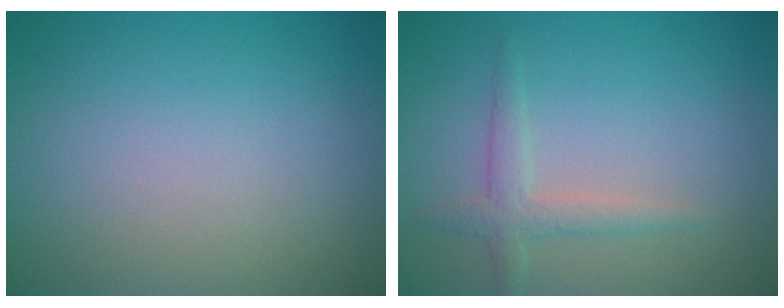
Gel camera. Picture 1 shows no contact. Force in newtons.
{"total": 2.1, "press": 2.1, "slide": 0.1}